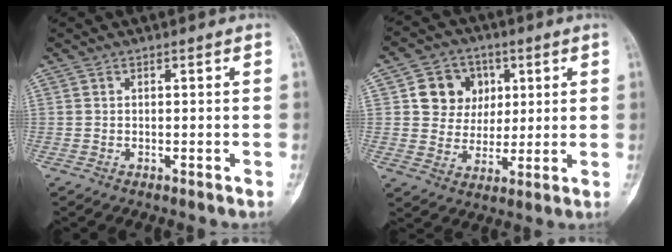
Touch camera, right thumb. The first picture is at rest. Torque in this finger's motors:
{"motor_torque": [1.09, 1.25, 0.11, -0.12, 0.00]}